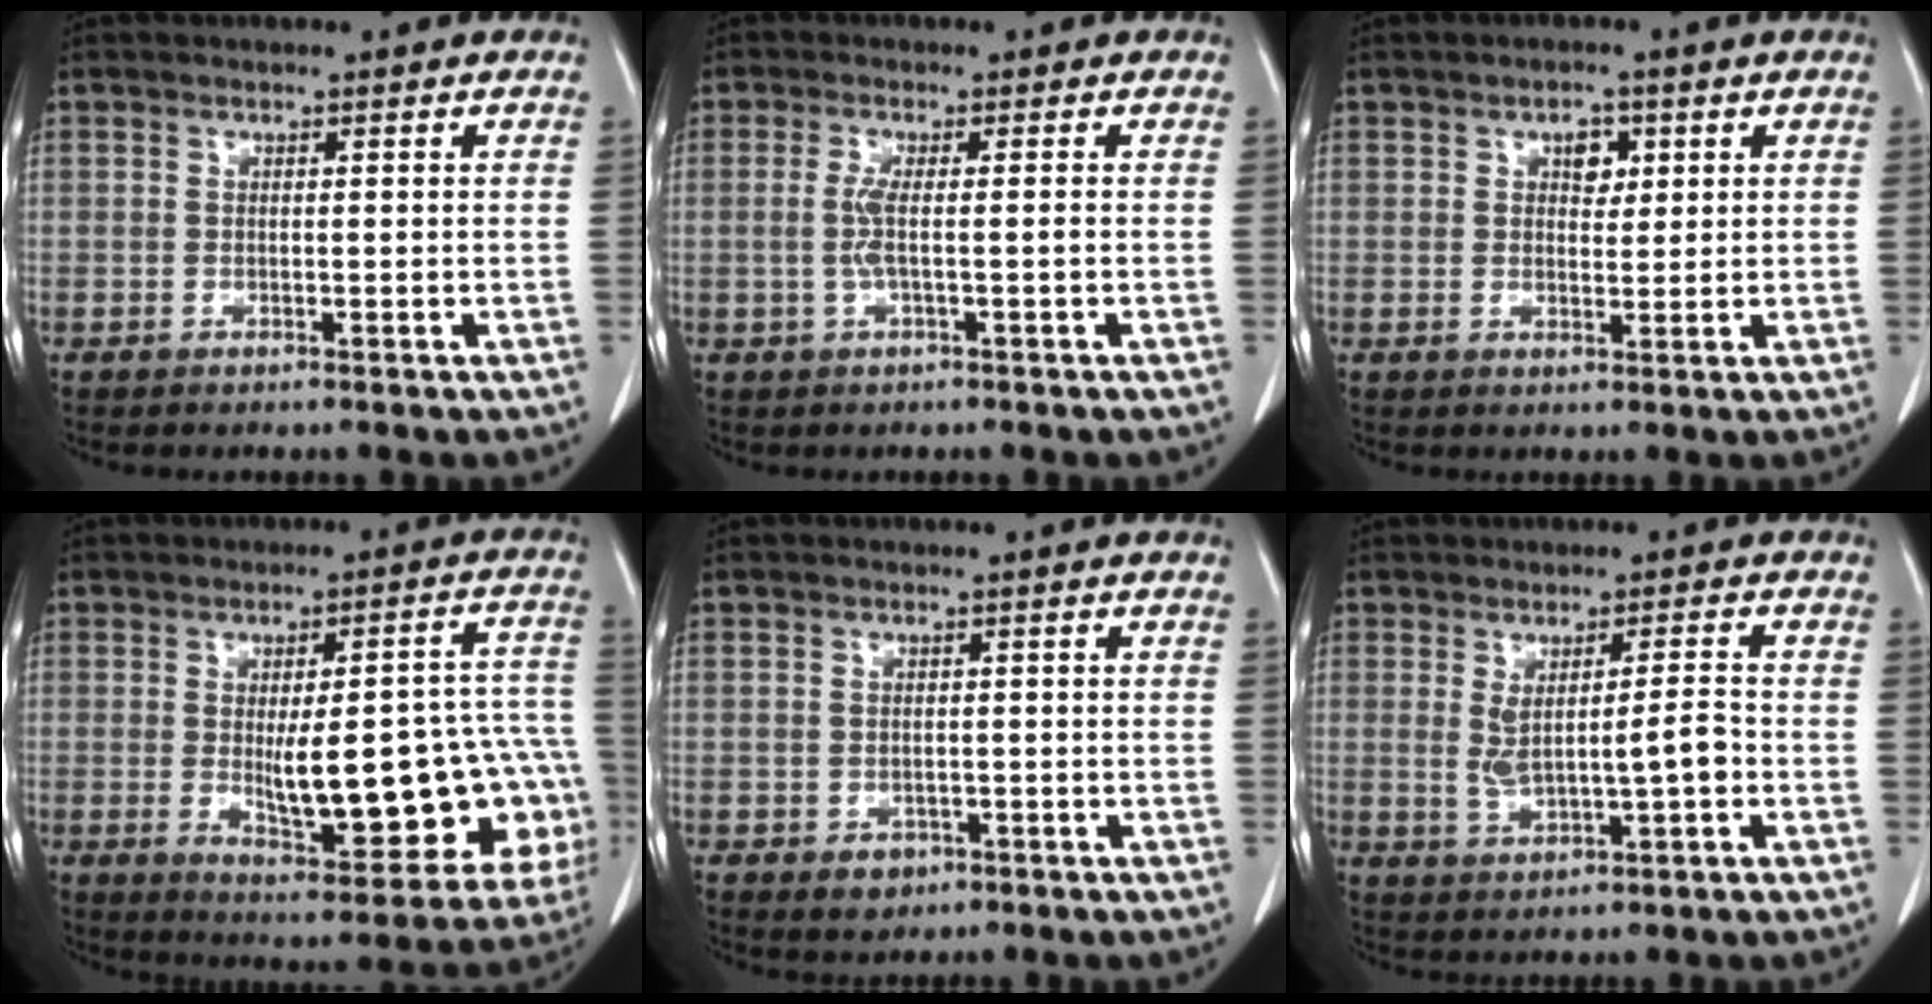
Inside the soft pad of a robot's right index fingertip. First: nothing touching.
{"total": 2.8, "force": [-0.5, 0.0, 2.7], "torque": [-0.061, -0.001, -0.009]}
{"total": 2.8, "force": [1.1, 1.8, 1.8], "torque": [-0.024, 0.004, 0.016]}
{"total": 21.2, "force": [-3.3, 6.4, 20.0], "torque": [-0.180, 0.030, -0.015]}
{"total": 2.5, "force": [-1.3, 1.9, 0.8], "torque": [-0.007, 0.005, -0.010]}
{"total": 5.4, "force": [-0.3, 1.1, 5.3], "torque": [-0.094, 0.005, 0.005]}